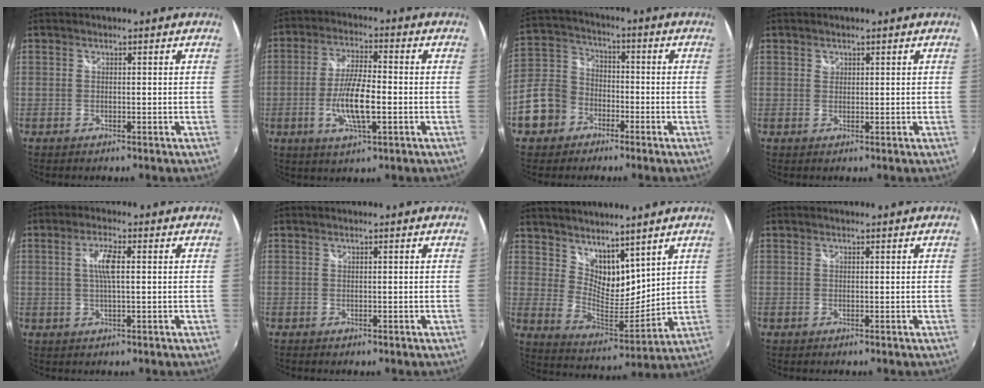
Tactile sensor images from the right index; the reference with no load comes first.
{"total": 9.5, "force": [-2.5, 2.4, 8.9], "torque": [-0.175, -0.005, -0.047]}
{"total": 12.2, "force": [-6.0, 9.7, 4.2], "torque": [-0.119, 0.034, -0.102]}
{"total": 0.9, "force": [0.5, 0.8, 0.1], "torque": [0.001, 0.002, 0.007]}
{"total": 4.2, "force": [0.6, 0.7, 4.1], "torque": [-0.079, 0.002, 0.011]}
{"total": 0.0}
{"total": 11.4, "force": [8.5, 5.6, 5.1], "torque": [-0.084, -0.003, 0.165]}
{"total": 0.0}